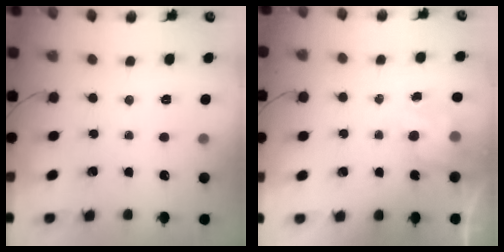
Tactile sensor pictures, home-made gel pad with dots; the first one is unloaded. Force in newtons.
{"total": 5.7, "press": 5.7, "slide": 0.4}